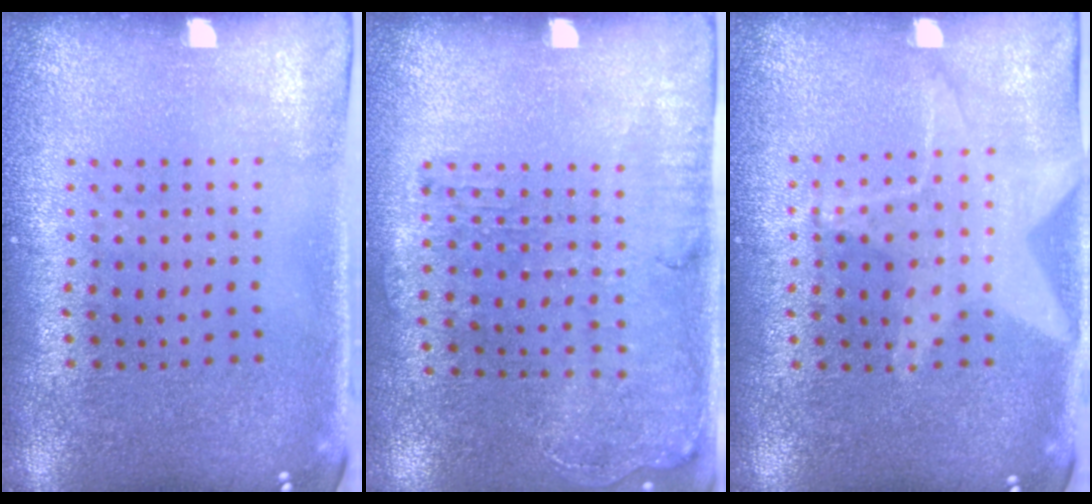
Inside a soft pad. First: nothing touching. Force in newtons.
{"total": 1.2, "press": 1.1, "slide": 0.5}
{"total": 1.4, "press": 1.4, "slide": 0.4}